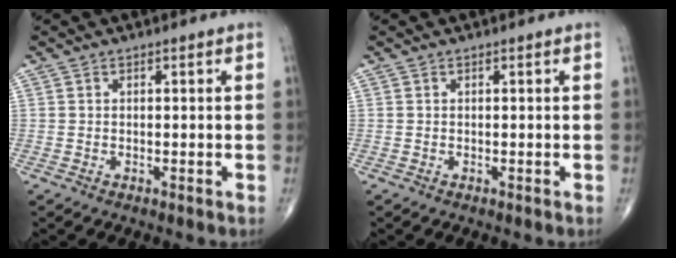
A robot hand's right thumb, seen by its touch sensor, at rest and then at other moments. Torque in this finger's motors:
{"motor_torque": [0.02, 0.02, -0.01, 0.01, 0.00]}